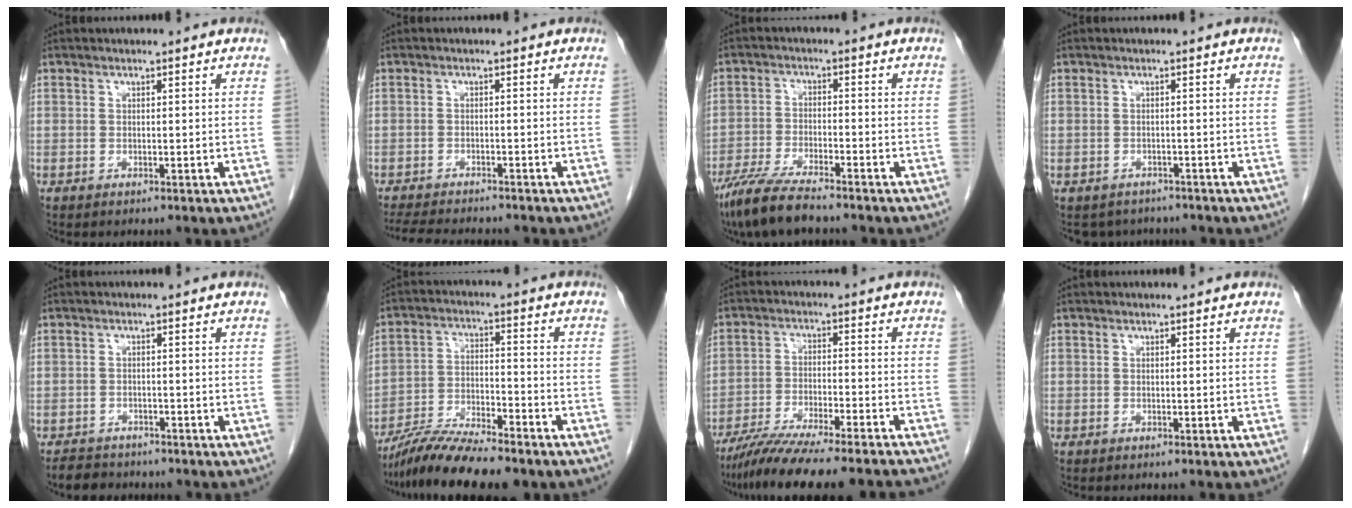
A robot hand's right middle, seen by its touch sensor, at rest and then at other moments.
{"total": 9.1, "force": [-8.2, 1.4, 3.6], "torque": [-0.057, -0.014, -0.121]}
{"total": 8.0, "force": [-6.5, 0.8, 4.6], "torque": [-0.090, -0.025, -0.119]}
{"total": 4.5, "force": [-4.0, 2.1, 0.1], "torque": [0.004, 0.002, -0.051]}
{"total": 3.8, "force": [-3.4, 1.7, 0.3], "torque": [-0.012, -0.004, -0.055]}
{"total": 12.3, "force": [-10.3, 1.5, 6.4], "torque": [-0.112, -0.016, -0.178]}
{"total": 16.6, "force": [-14.7, -0.1, 7.8], "torque": [-0.123, -0.031, -0.229]}
{"total": 0.0}